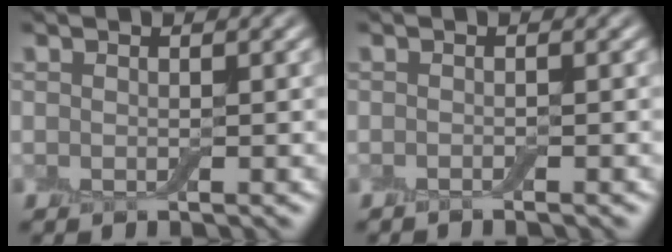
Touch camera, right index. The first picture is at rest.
{"total": 0.6, "force": [-0.6, -0.2, 0.1], "torque": [0.000, -0.002, -0.010]}